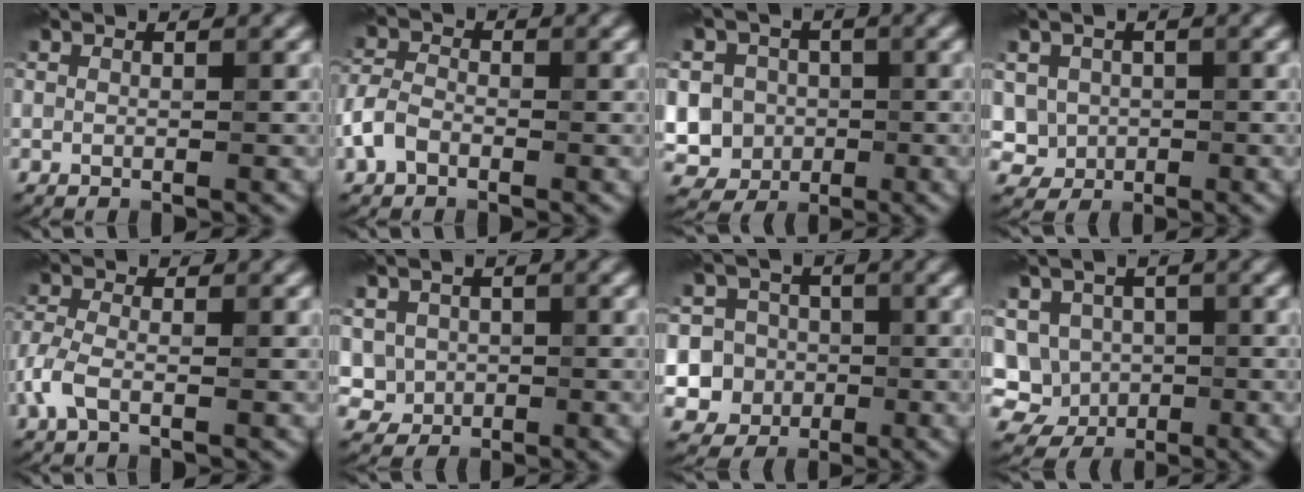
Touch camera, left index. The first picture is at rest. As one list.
[{"total": 2.8, "force": [-1.5, 1.8, 1.5], "torque": [-0.033, 0.006, -0.041]}, {"total": 9.0, "force": [-0.7, 8.5, 2.9], "torque": [-0.067, 0.018, -0.042]}, {"total": 3.1, "force": [0.2, 2.9, 1.0], "torque": [-0.010, -0.002, 0.002]}, {"total": 2.7, "force": [-1.2, 1.3, 2.1], "torque": [-0.053, 0.003, -0.036]}, {"total": 2.9, "force": [0.2, 2.7, 0.9], "torque": [-0.007, -0.003, 0.004]}, {"total": 7.7, "force": [-1.5, 7.4, 1.6], "torque": [-0.022, 0.013, -0.056]}, {"total": 6.9, "force": [-0.5, 6.4, 2.3], "torque": [-0.044, 0.019, -0.034]}]